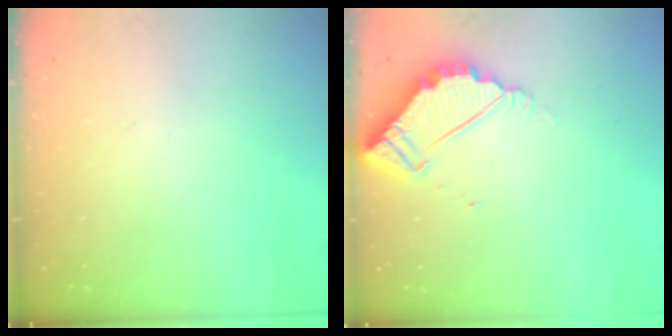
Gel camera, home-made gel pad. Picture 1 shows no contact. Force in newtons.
{"total": 4.1, "press": 4.1, "slide": 0.2}